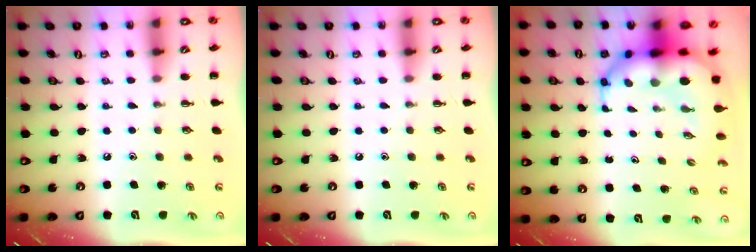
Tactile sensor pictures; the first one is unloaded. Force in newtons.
{"total": 0.0}
{"total": 11.3, "press": 10.9, "slide": 3.2}